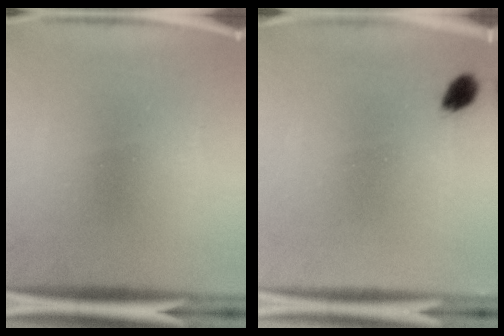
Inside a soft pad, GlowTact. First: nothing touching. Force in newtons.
{"total": 2.6}